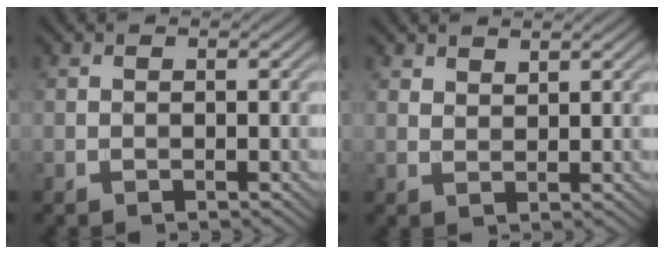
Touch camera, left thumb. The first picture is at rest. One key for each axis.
{"total": 1.8, "fx": 1.6, "fy": 0.5, "fz": 0.6, "tx": -0.018, "ty": -0.001, "tz": 0.035}